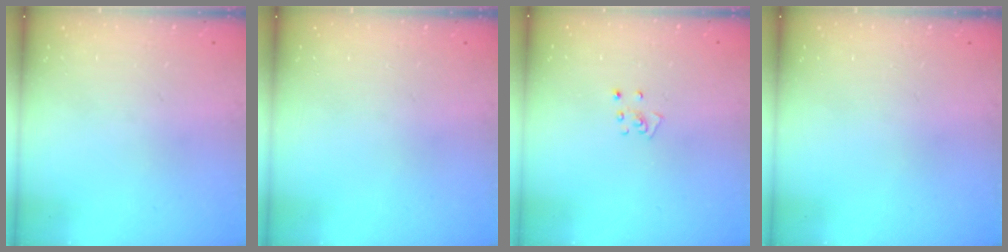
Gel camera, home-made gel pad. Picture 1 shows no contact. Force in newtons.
{"total": 0.0}
{"total": 3.9, "press": 3.9, "slide": 0.3}
{"total": 0.0}